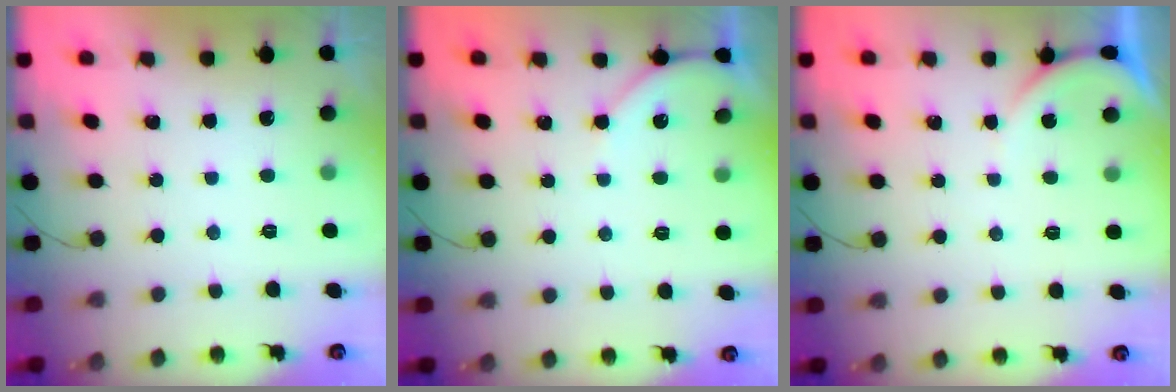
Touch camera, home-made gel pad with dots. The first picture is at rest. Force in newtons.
{"total": 4.7, "press": 4.7, "slide": 0.6}
{"total": 1.6, "press": 1.6, "slide": 0.4}